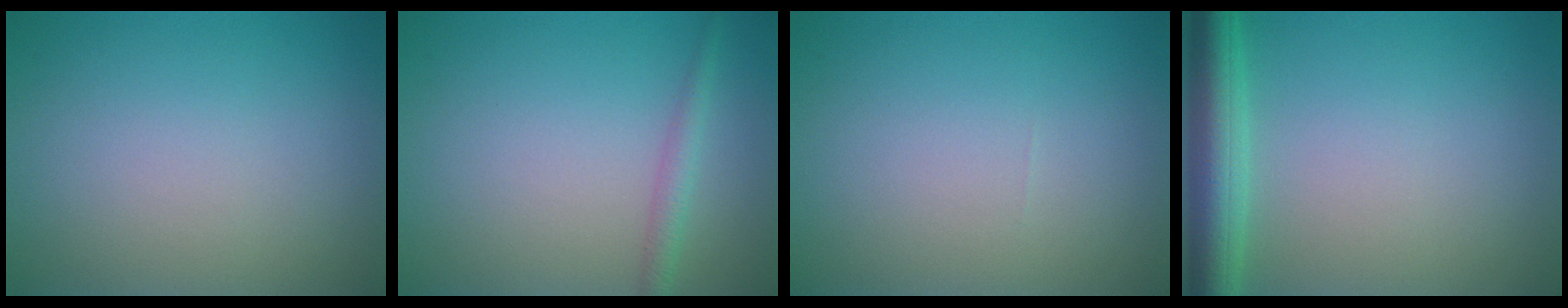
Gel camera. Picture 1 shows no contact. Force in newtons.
{"total": 1.7, "press": 1.7, "slide": 0.1}
{"total": 0.0}
{"total": 4.9, "press": 4.9, "slide": 0.3}